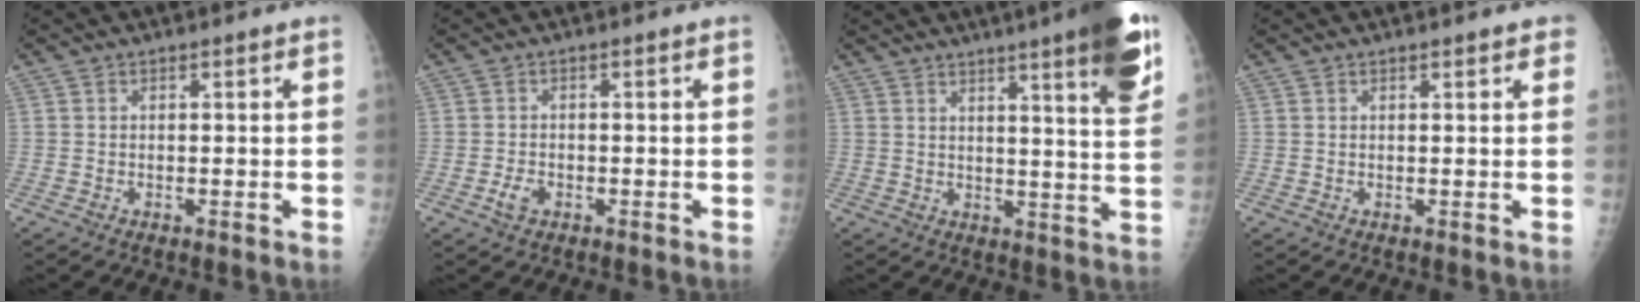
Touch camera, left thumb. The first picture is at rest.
{"total": 2.1, "force": [-0.9, 1.3, 1.3], "torque": [-0.028, 0.006, -0.017]}
{"total": 14.3, "force": [8.2, 1.3, 11.7], "torque": [-0.142, -0.038, 0.101]}
{"total": 2.5, "force": [1.7, 0.7, 1.7], "torque": [-0.013, 0.002, 0.019]}